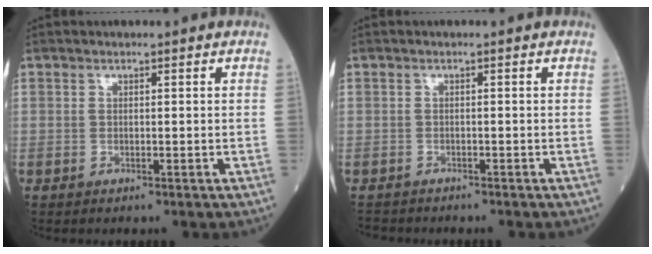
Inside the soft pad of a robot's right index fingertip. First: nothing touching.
{"total": 2.0, "force": [-1.9, 0.6, -0.2], "torque": [0.002, -0.005, -0.036]}